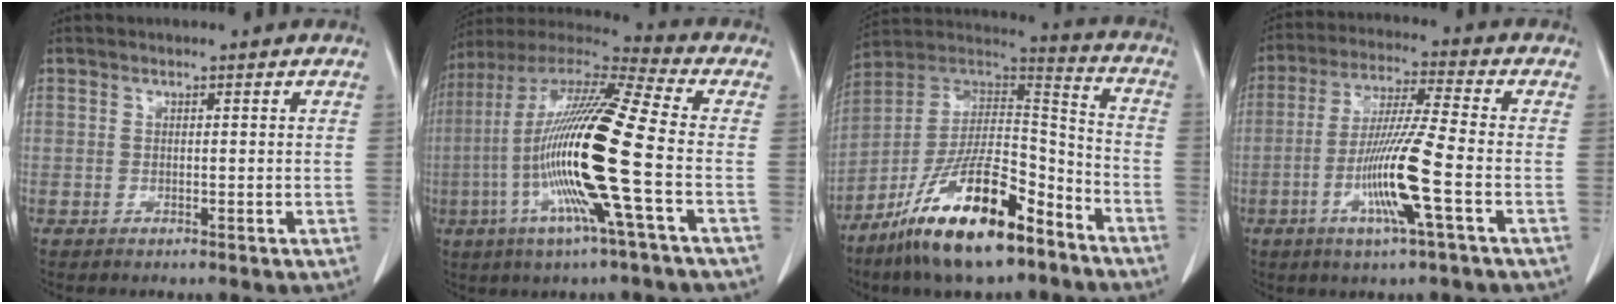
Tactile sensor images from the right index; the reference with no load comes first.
{"total": 20.1, "force": [-4.0, -0.1, 19.7], "torque": [-0.397, -0.012, -0.092]}
{"total": 20.7, "force": [-13.0, 5.5, 15.2], "torque": [-0.276, 0.004, -0.230]}
{"total": 11.5, "force": [-3.6, -0.6, 10.9], "torque": [-0.215, -0.012, -0.073]}